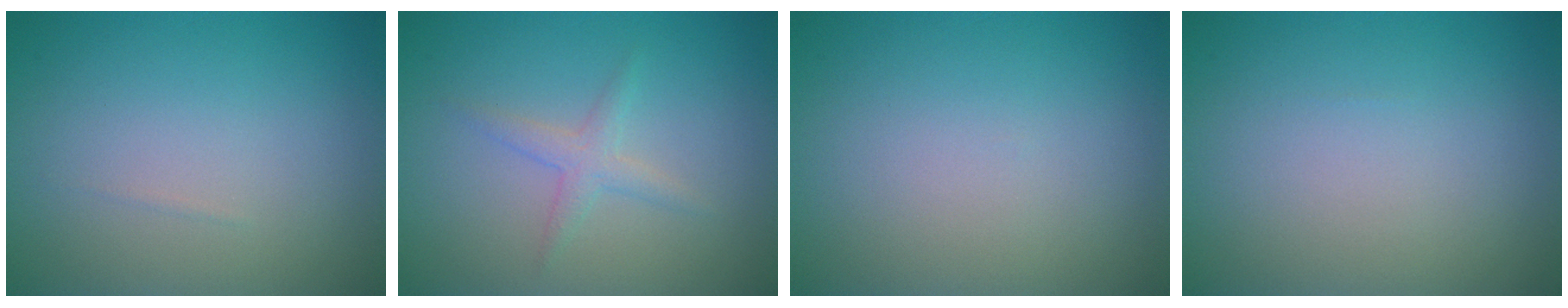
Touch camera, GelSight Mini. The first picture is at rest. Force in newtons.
{"total": 1.7, "press": 1.6, "slide": 0.1}
{"total": 0.0}
{"total": 0.0}